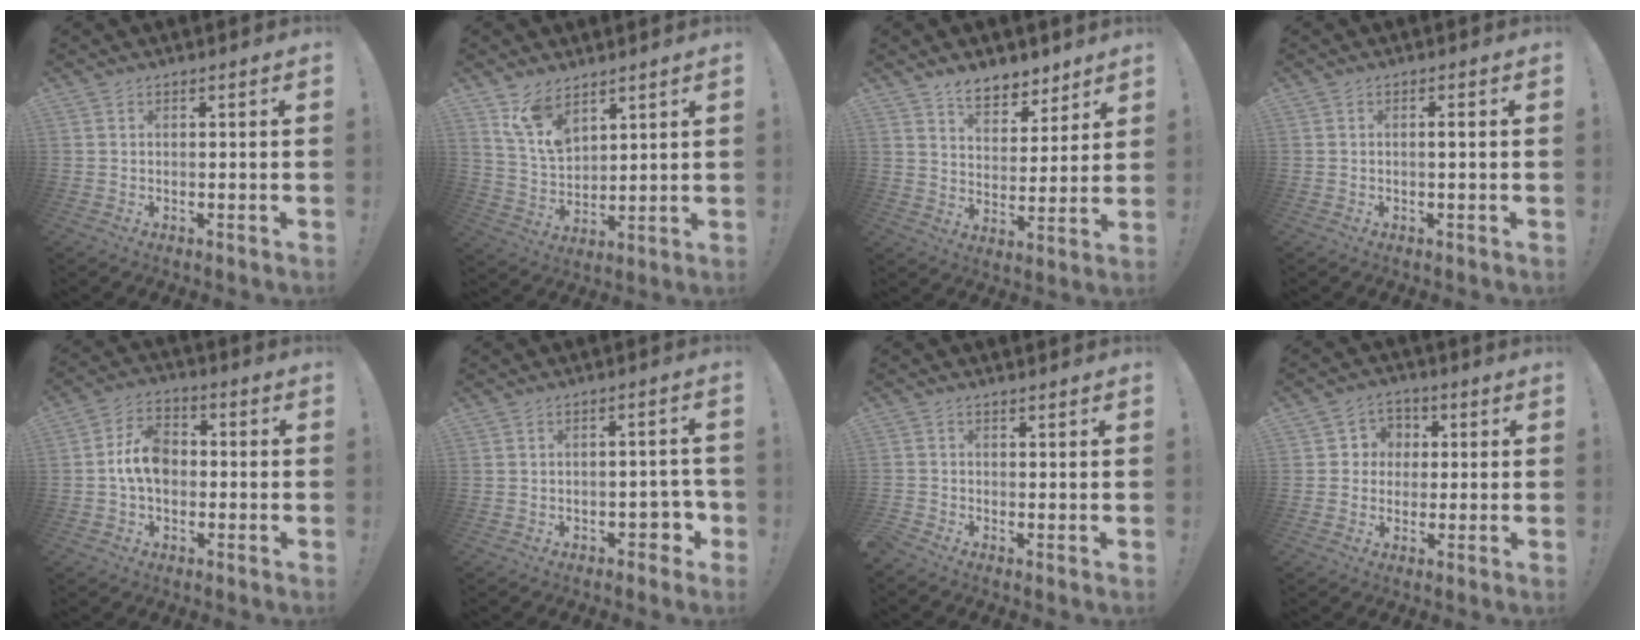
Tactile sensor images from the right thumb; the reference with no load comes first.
{"total": 10.2, "force": [7.7, 5.1, 4.3], "torque": [-0.094, -0.040, 0.152]}
{"total": 8.8, "force": [7.0, 4.6, 2.8], "torque": [-0.039, -0.054, 0.133]}
{"total": 1.3, "force": [0.0, -0.1, 1.3], "torque": [-0.022, 0.000, -0.003]}
{"total": 9.7, "force": [-0.8, 6.6, 7.0], "torque": [-0.126, 0.012, -0.012]}
{"total": 5.5, "force": [-2.4, 3.3, 3.7], "torque": [-0.034, 0.013, -0.041]}
{"total": 0.8, "force": [-0.3, 0.7, 0.1], "torque": [-0.007, 0.005, -0.004]}
{"total": 5.5, "force": [-0.2, 5.4, 1.0], "torque": [-0.008, 0.007, -0.005]}